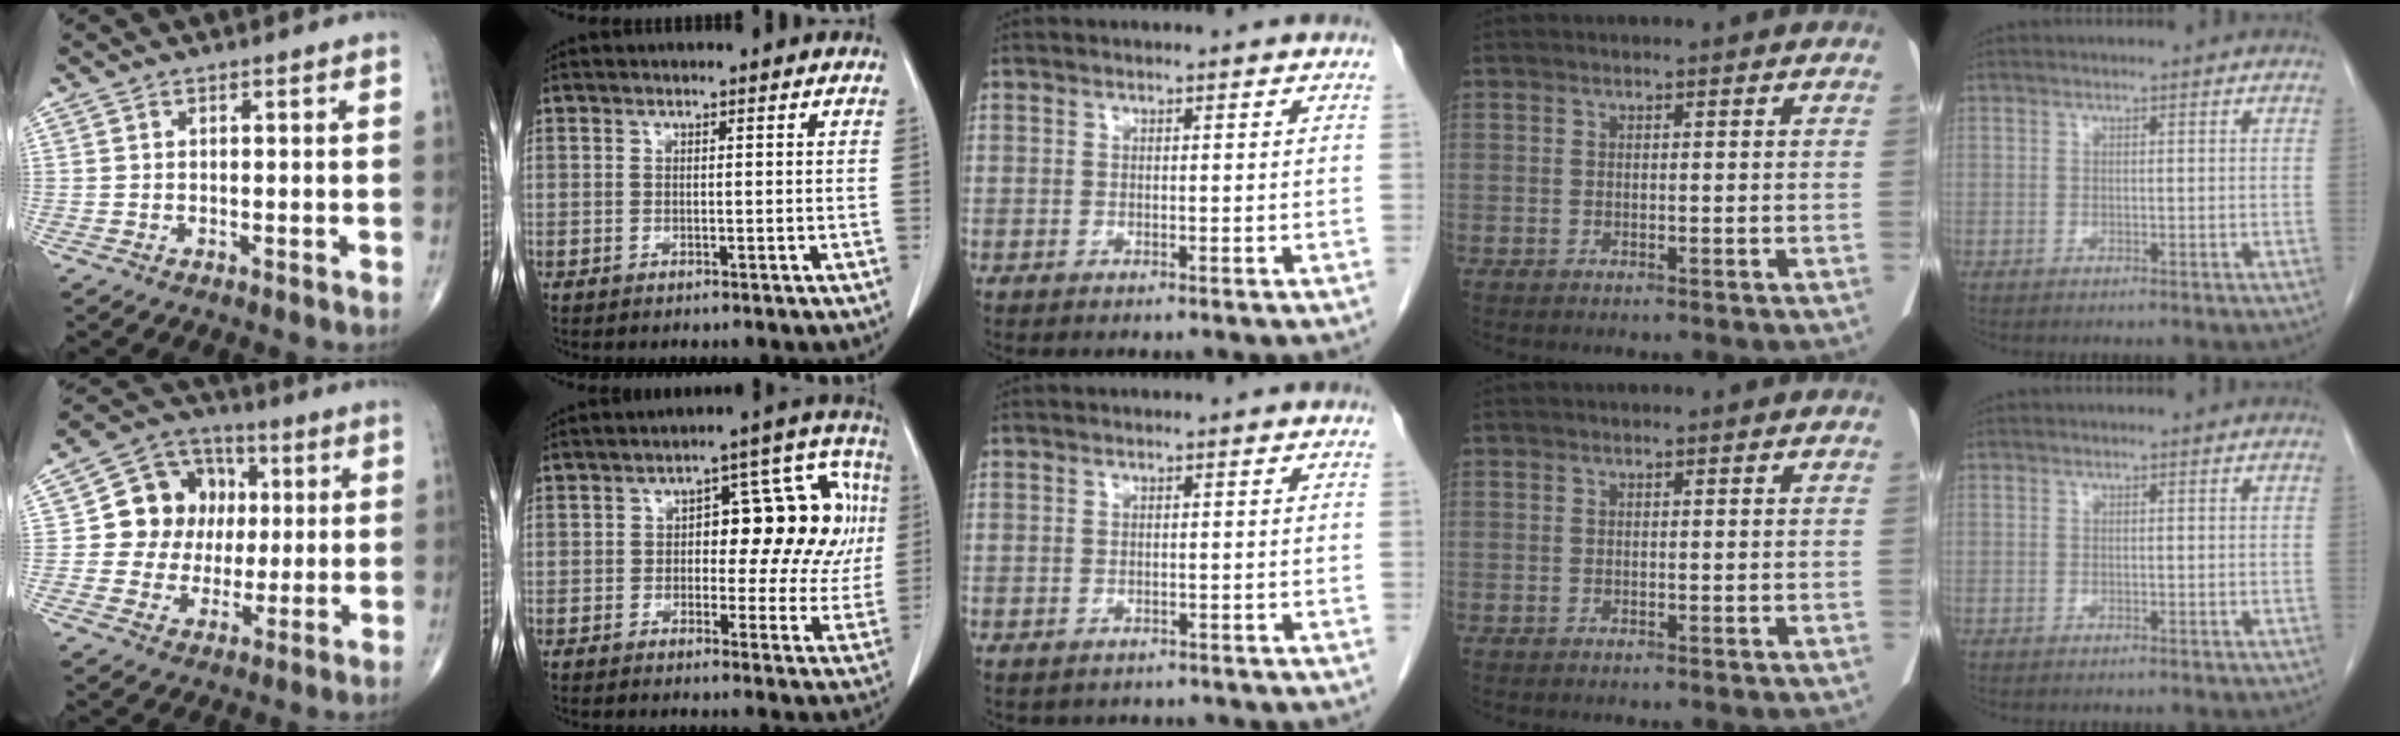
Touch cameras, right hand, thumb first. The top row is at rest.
{"thumb": {"total": 13.4, "force": [1.6, 11.9, 5.8], "torque": [-0.041, 0.015, 0.028]}, "index": {"total": 14.5, "force": [1.6, 6.7, 12.8], "torque": [-0.139, 0.048, 0.021]}, "middle": {"total": 3.3, "force": [-2.8, 1.8, 0.3], "torque": [-0.005, 0.006, -0.032]}}